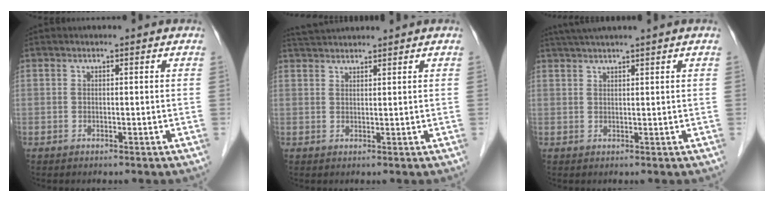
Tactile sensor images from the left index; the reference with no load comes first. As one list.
[{"total": 4.0, "force": [3.9, -0.4, 0.9], "torque": [-0.017, 0.031, 0.074]}, {"total": 4.8, "force": [3.9, -1.1, 2.5], "torque": [-0.038, 0.027, 0.072]}]